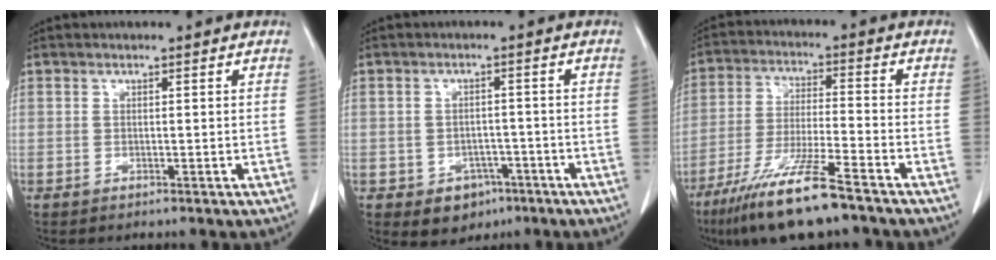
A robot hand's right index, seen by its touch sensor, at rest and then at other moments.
{"total": 5.3, "force": [-2.7, 4.1, 2.0], "torque": [-0.024, 0.005, -0.028]}
{"total": 12.8, "force": [-9.0, 0.7, 9.2], "torque": [-0.181, -0.035, -0.164]}